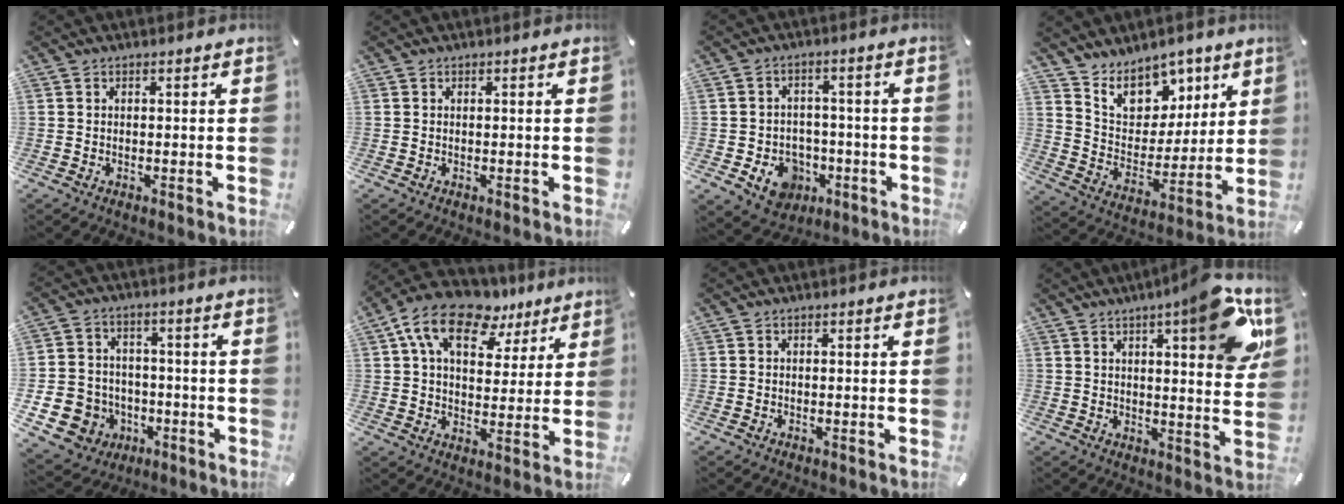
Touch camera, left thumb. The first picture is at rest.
{"total": 0.0}
{"total": 8.5, "force": [-3.0, 7.3, 3.0], "torque": [-0.058, 0.019, -0.050]}
{"total": 12.0, "force": [8.4, 8.1, 2.7], "torque": [-0.045, -0.076, 0.159]}
{"total": 10.5, "force": [-3.4, 9.5, 2.8], "torque": [-0.083, 0.026, -0.057]}
{"total": 14.6, "force": [8.1, 9.0, 8.2], "torque": [-0.141, -0.034, 0.146]}
{"total": 0.0}
{"total": 14.4, "force": [7.6, 3.6, 11.7], "torque": [-0.151, -0.043, 0.115]}